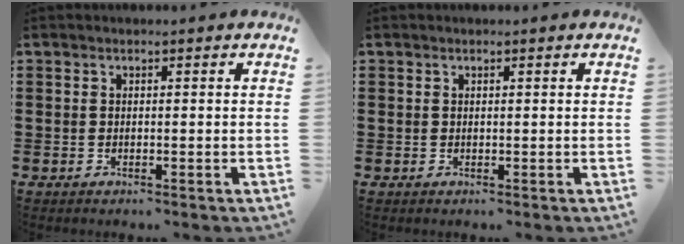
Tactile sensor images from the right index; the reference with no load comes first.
{"total": 0.6, "force": [0.2, 0.6, 0.0], "torque": [-0.002, 0.004, 0.004]}